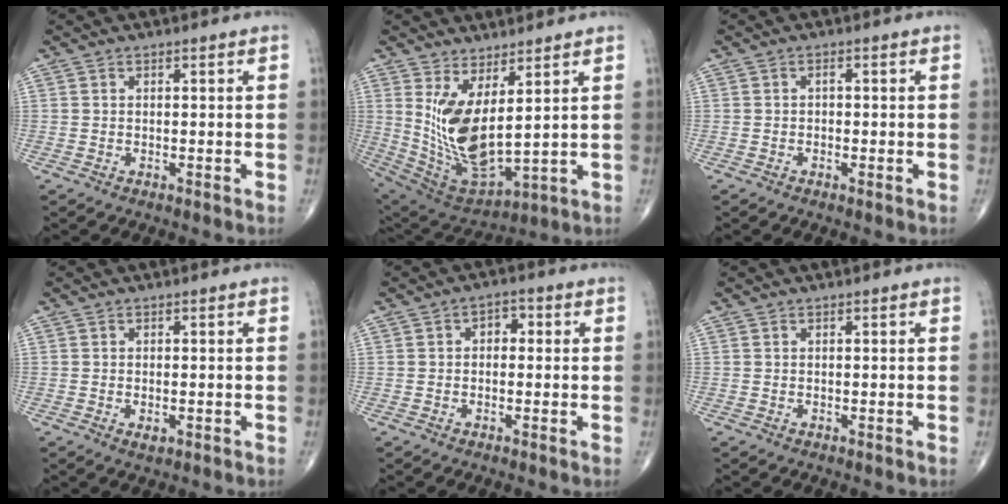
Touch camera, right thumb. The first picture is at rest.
{"total": 13.9, "force": [3.7, 5.5, 12.3], "torque": [-0.238, -0.044, 0.097]}
{"total": 1.0, "force": [-0.1, 0.6, 0.8], "torque": [-0.008, 0.001, -0.005]}
{"total": 1.7, "force": [-0.5, 0.9, 1.3], "torque": [-0.020, -0.001, -0.004]}
{"total": 3.1, "force": [0.3, 2.1, 2.2], "torque": [-0.017, 0.012, -0.003]}
{"total": 0.0}